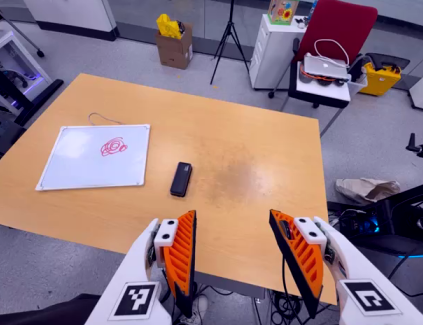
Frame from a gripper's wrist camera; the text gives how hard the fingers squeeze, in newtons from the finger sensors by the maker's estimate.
{"total": 0.0}